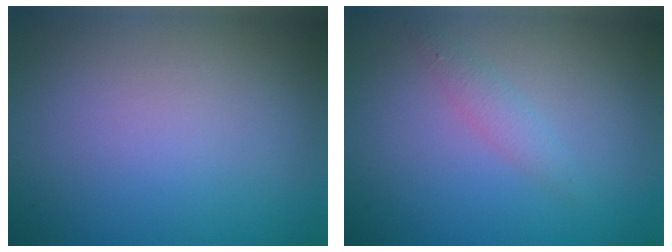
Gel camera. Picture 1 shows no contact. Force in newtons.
{"total": 1.4, "press": 1.4, "slide": 0.0}